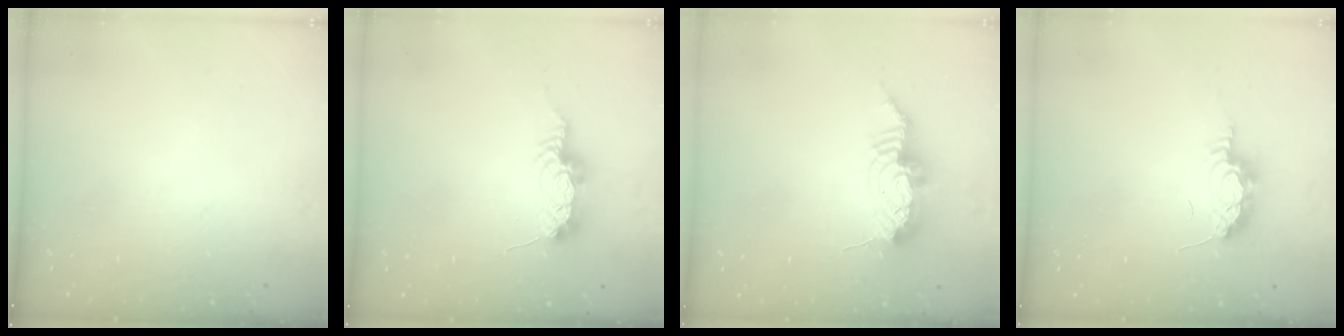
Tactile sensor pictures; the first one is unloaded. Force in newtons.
{"total": 8.3, "press": 8.1, "slide": 1.6}
{"total": 12.4, "press": 12.3, "slide": 1.2}
{"total": 8.1, "press": 7.9, "slide": 1.8}